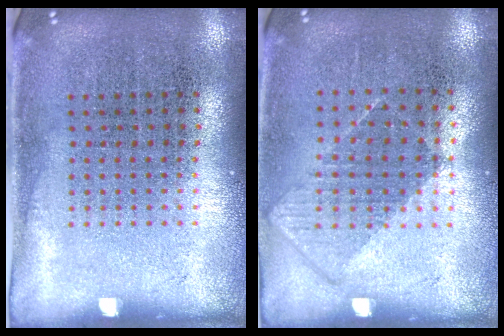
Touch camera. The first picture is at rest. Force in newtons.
{"total": 0.8, "press": 0.7, "slide": 0.4}